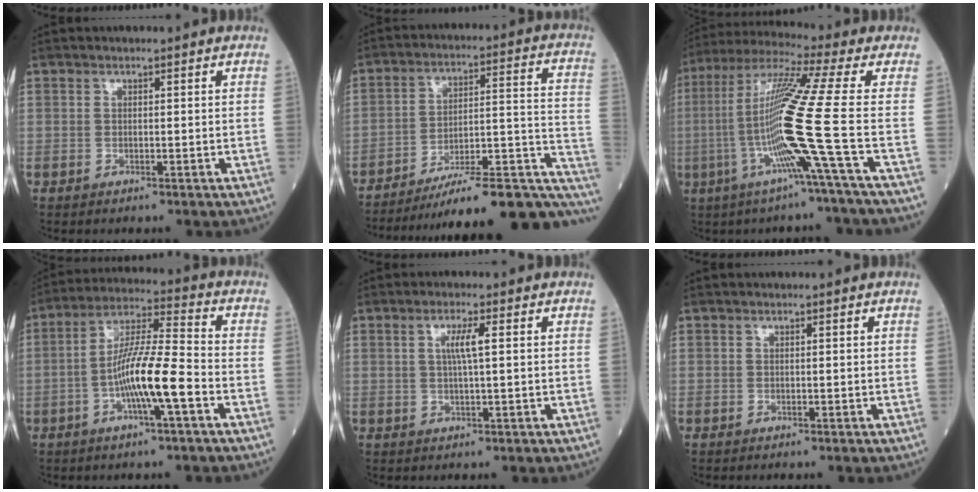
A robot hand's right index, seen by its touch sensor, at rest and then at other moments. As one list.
[{"total": 23.0, "force": [-18.2, 3.3, 13.6], "torque": [-0.107, 0.033, -0.259]}, {"total": 15.9, "force": [-3.9, -3.3, 15.1], "torque": [-0.302, -0.012, -0.087]}, {"total": 11.0, "force": [-3.5, 0.6, 10.4], "torque": [-0.198, 0.006, -0.067]}, {"total": 3.2, "force": [0.7, -0.1, 3.1], "torque": [-0.062, 0.000, 0.012]}, {"total": 0.0}]